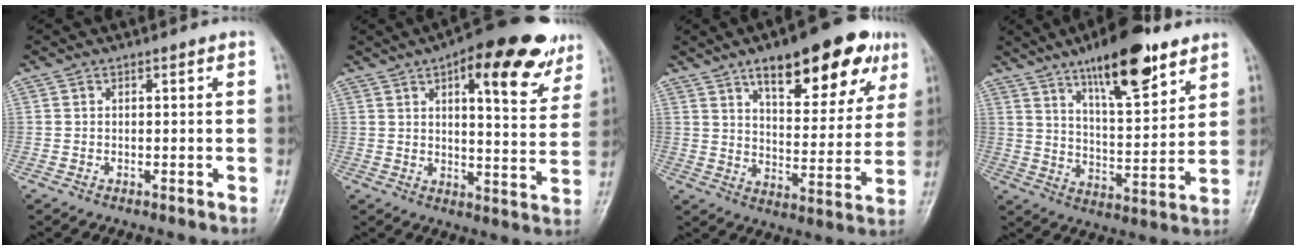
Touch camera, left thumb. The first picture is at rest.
{"total": 18.7, "force": [10.1, 6.8, 14.2], "torque": [-0.150, -0.030, 0.135]}
{"total": 20.4, "force": [11.5, 7.8, 14.9], "torque": [-0.164, -0.038, 0.168]}
{"total": 16.8, "force": [10.7, 5.3, 11.8], "torque": [-0.154, -0.058, 0.175]}